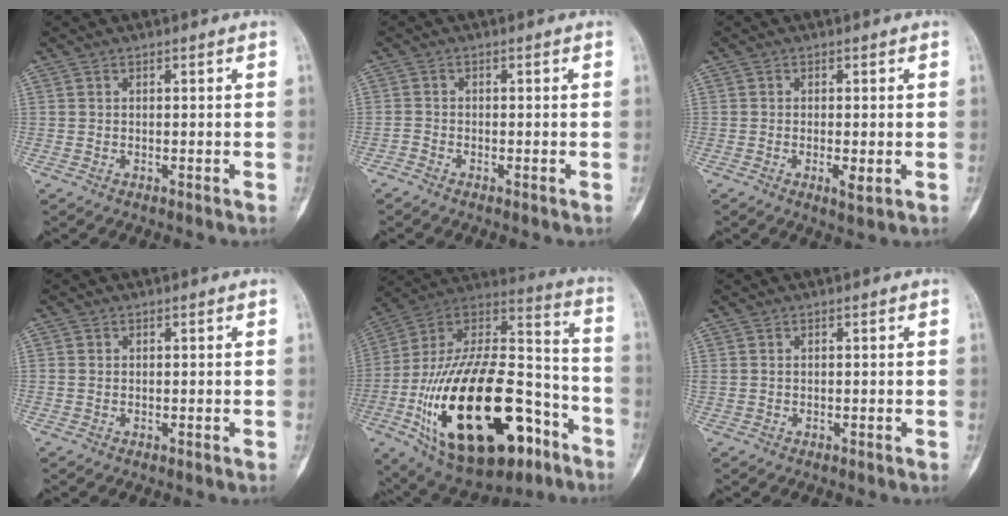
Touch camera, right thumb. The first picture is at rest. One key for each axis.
{"total": 1.1, "fx": -1.0, "fy": 0.4, "fz": 0.2, "tx": -0.007, "ty": 0.001, "tz": -0.025}
{"total": 2.7, "fx": -0.7, "fy": 0.8, "fz": 2.5, "tx": -0.045, "ty": -0.006, "tz": -0.011}
{"total": 0.7, "fx": 0.0, "fy": 0.6, "fz": 0.4, "tx": -0.008, "ty": 0.001, "tz": 0.002}
{"total": 38.5, "fx": -14.8, "fy": 18.8, "fz": 30.2, "tx": -0.561, "ty": 0.054, "tz": -0.227}
{"total": 0.5, "fx": 0.2, "fy": 0.3, "fz": 0.3, "tx": -0.010, "ty": 0.004, "tz": 0.007}